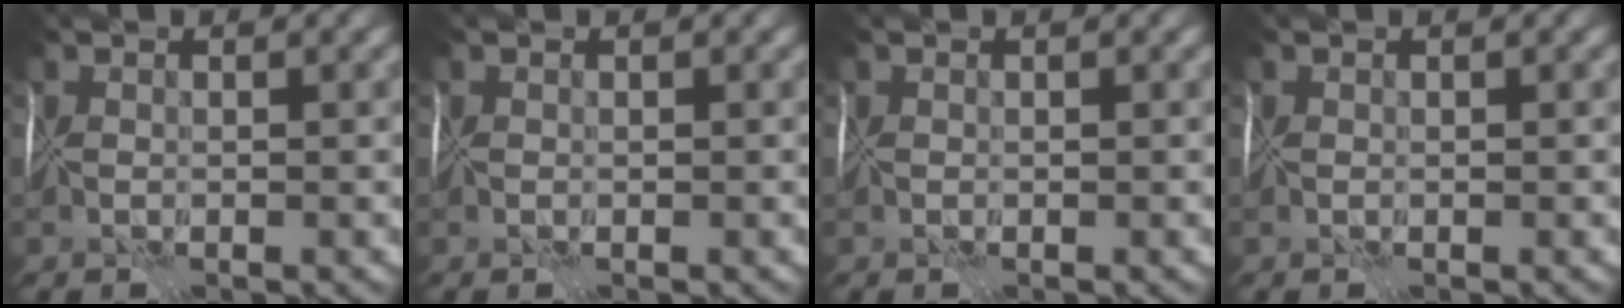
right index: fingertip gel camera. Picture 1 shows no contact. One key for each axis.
{"total": 0.0}
{"total": 0.0}
{"total": 0.0}